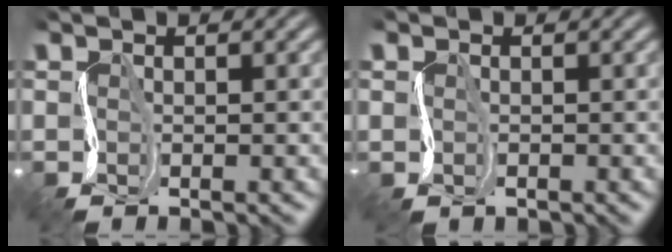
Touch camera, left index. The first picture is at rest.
{"total": 1.2, "force": [0.0, 0.3, -1.1], "torque": [0.011, 0.001, -0.001]}